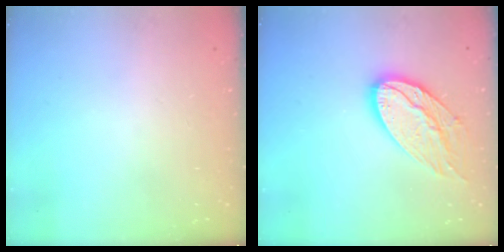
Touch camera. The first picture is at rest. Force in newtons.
{"total": 15.1, "press": 15.1, "slide": 1.3}